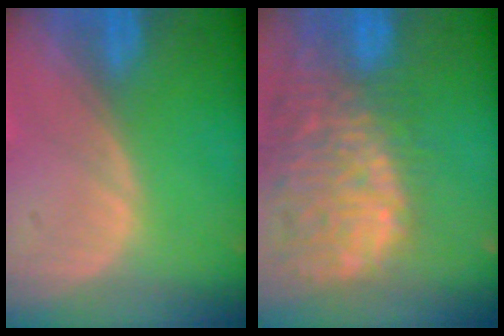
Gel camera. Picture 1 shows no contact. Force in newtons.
{"total": 14.2, "press": 11.7, "slide": 8.0}